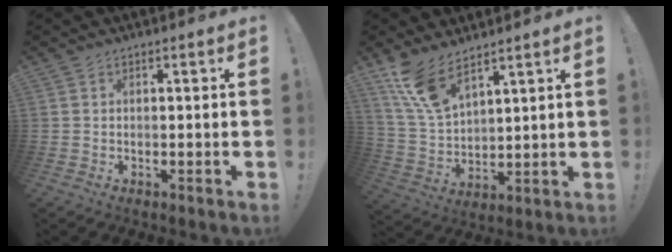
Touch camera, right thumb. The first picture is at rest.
{"total": 11.5, "force": [8.9, 4.2, 6.1], "torque": [-0.127, -0.048, 0.172]}